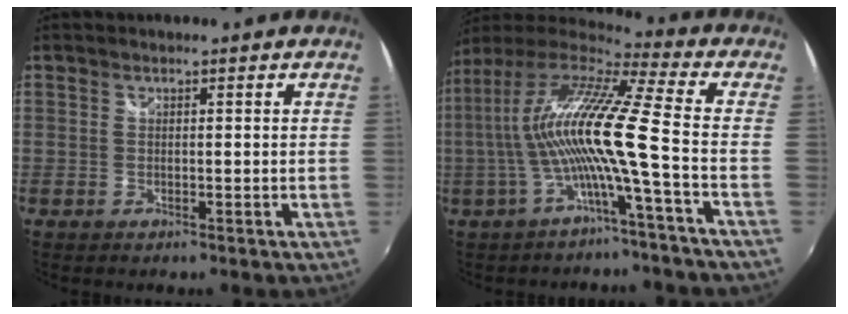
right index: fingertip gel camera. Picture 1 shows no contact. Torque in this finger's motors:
{"motor_torque": [1.75, -0.39, 1.05, 0.21]}